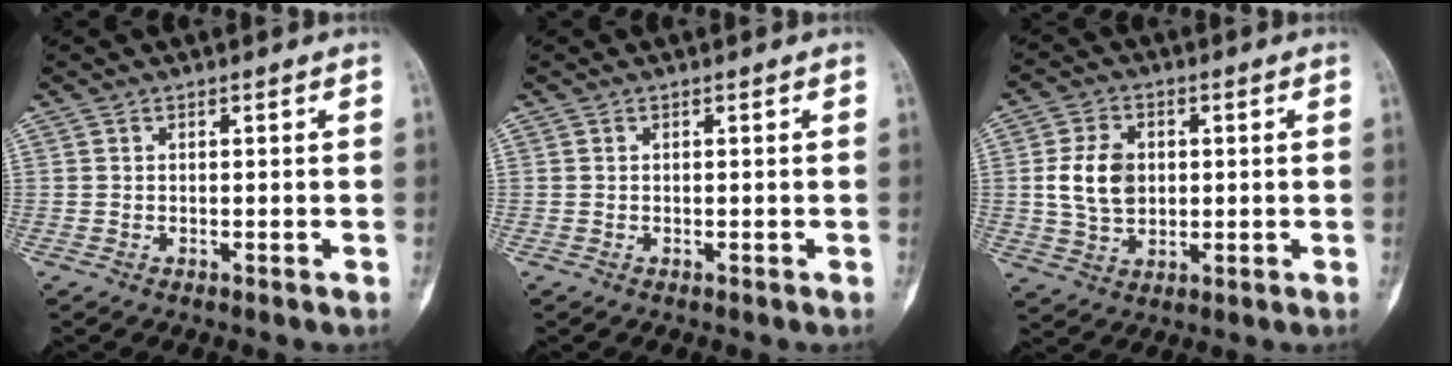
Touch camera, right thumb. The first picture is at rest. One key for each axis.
{"total": 0.0}
{"total": 8.7, "fx": 0.9, "fy": 6.3, "fz": 5.9, "tx": -0.094, "ty": 0.001, "tz": 0.020}